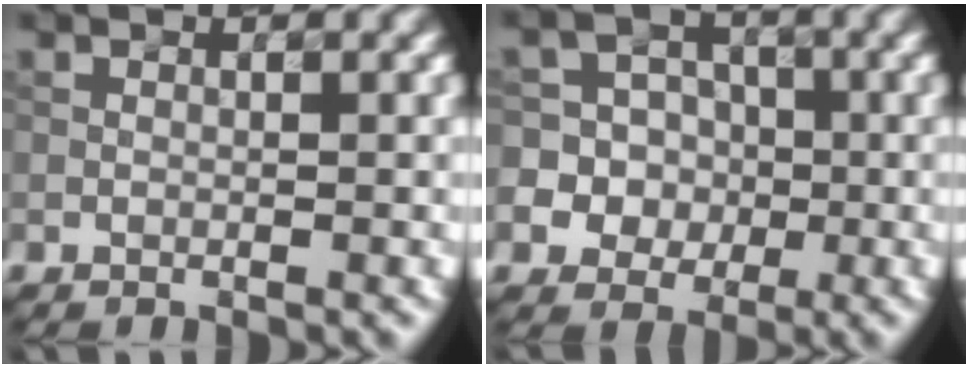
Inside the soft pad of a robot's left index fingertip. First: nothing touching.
{"total": 11.2, "force": [-1.6, 10.9, 2.4], "torque": [-0.078, 0.005, -0.038]}